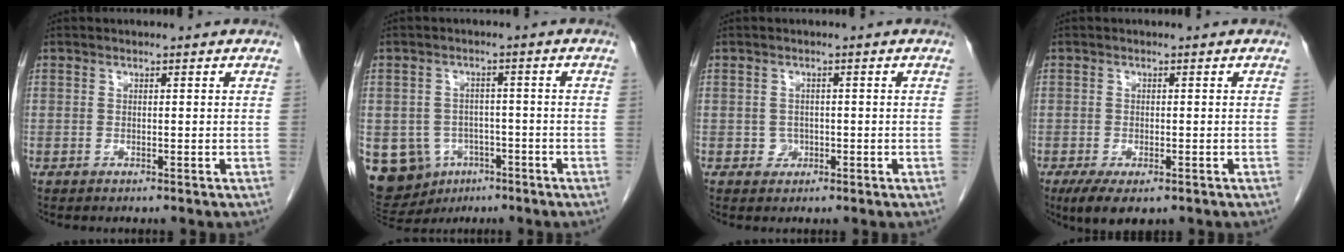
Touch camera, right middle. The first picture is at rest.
{"total": 13.3, "force": [-5.4, 11.2, 4.6], "torque": [-0.122, 0.011, -0.068]}
{"total": 1.5, "force": [-0.4, 1.3, 0.5], "torque": [-0.005, 0.005, -0.004]}
{"total": 5.2, "force": [-3.2, 1.9, 3.7], "torque": [-0.064, -0.013, -0.049]}